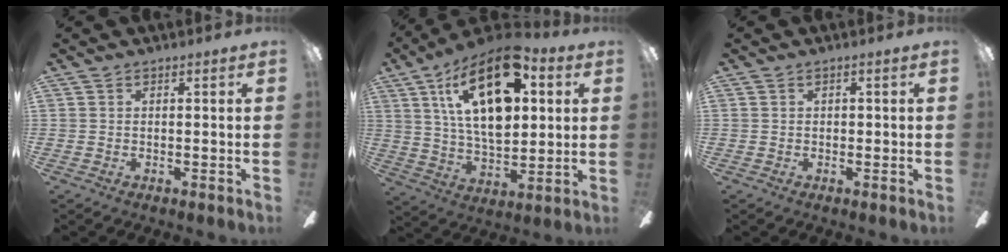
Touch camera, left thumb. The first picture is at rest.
{"total": 23.0, "force": [9.8, 11.6, 17.3], "torque": [-0.311, -0.038, 0.155]}
{"total": 0.5, "force": [-0.1, 0.4, 0.4], "torque": [-0.007, 0.003, -0.003]}